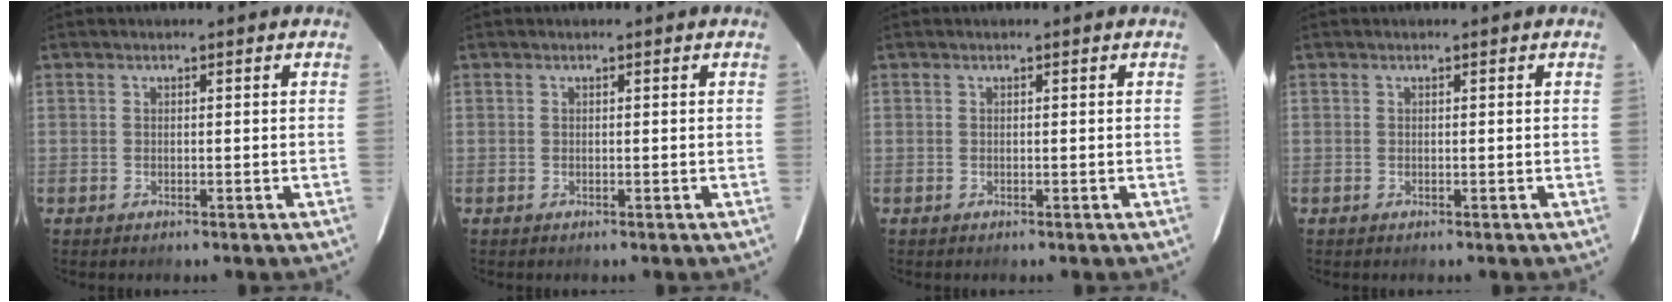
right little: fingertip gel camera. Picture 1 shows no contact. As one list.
[{"total": 0.0}, {"total": 0.0}, {"total": 0.0}]